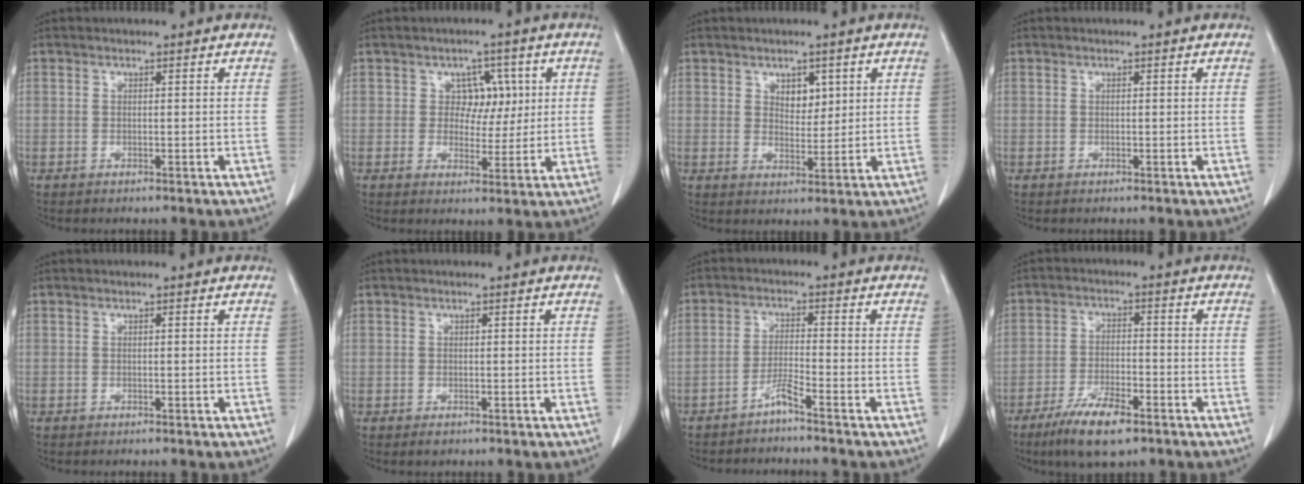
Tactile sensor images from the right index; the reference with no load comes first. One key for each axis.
{"total": 4.7, "fx": 1.2, "fy": 3.9, "fz": 2.2, "tx": -0.016, "ty": 0.010, "tz": 0.018}
{"total": 3.5, "fx": 1.6, "fy": 2.1, "fz": 2.2, "tx": -0.031, "ty": -0.003, "tz": 0.028}
{"total": 0.0}
{"total": 0.0}
{"total": 1.0, "fx": -0.5, "fy": 0.8, "fz": 0.3, "tx": -0.003, "ty": 0.002, "tz": -0.004}
{"total": 3.1, "fx": -2.5, "fy": -0.7, "fz": 1.6, "tx": -0.034, "ty": -0.004, "tz": -0.051}
{"total": 8.5, "fx": -5.6, "fy": 2.2, "fz": 6.0, "tx": -0.116, "ty": -0.012, "tz": -0.096}